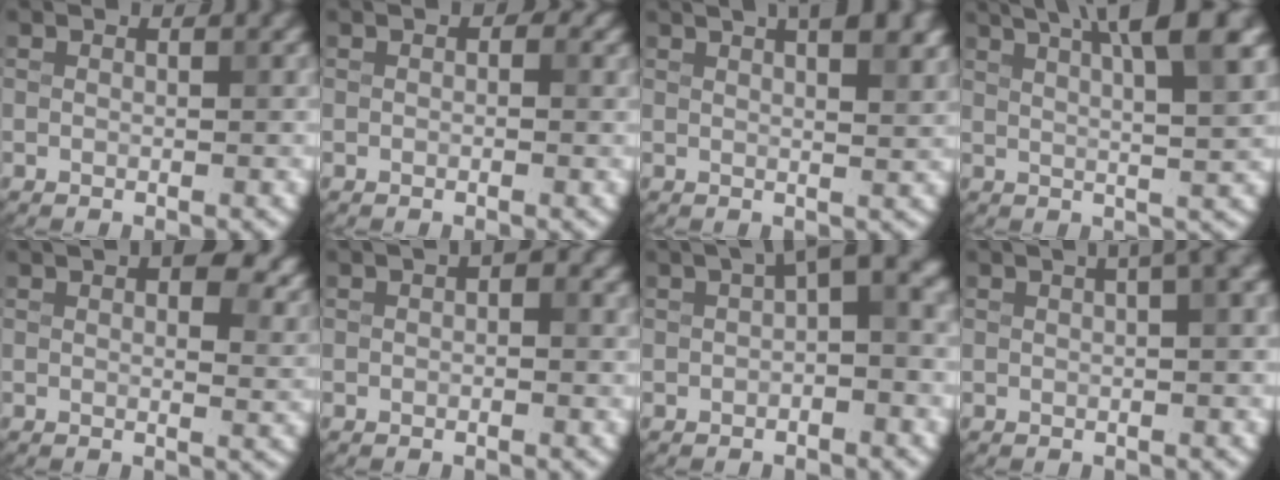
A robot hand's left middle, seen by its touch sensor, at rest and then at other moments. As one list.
[{"total": 0.8, "force": [0.0, 0.6, 0.5], "torque": [-0.001, -0.002, -0.002]}, {"total": 7.2, "force": [4.2, 3.0, 5.1], "torque": [-0.025, 0.043, 0.026]}, {"total": 8.7, "force": [4.4, 2.2, 7.2], "torque": [-0.072, 0.031, 0.052]}, {"total": 8.4, "force": [4.6, 3.9, 5.8], "torque": [-0.046, 0.017, 0.051]}, {"total": 1.5, "force": [0.3, 0.7, 1.3], "torque": [-0.012, 0.007, 0.003]}, {"total": 4.8, "force": [1.3, 1.8, 4.3], "torque": [-0.045, 0.017, 0.009]}, {"total": 4.6, "force": [2.1, 1.6, 3.8], "torque": [-0.036, 0.019, 0.015]}]